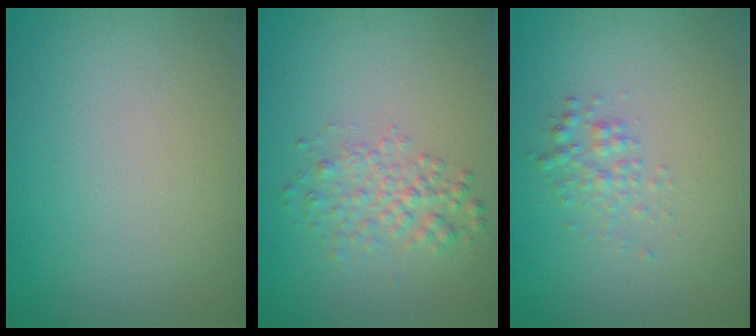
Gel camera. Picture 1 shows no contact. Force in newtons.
{"total": 2.4, "press": 2.4, "slide": 0.1}
{"total": 1.5, "press": 1.5, "slide": 0.0}